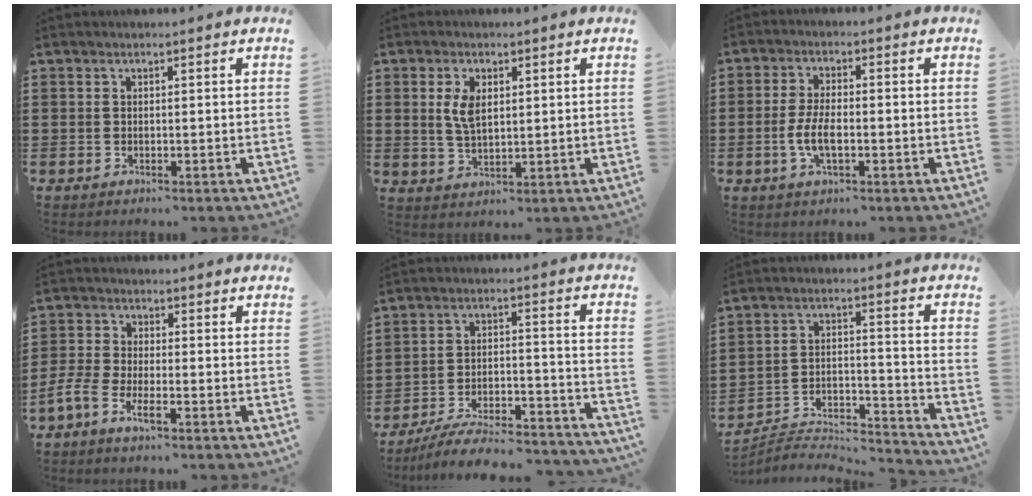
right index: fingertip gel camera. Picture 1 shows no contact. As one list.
[{"total": 4.5, "force": [1.2, 2.2, 3.7], "torque": [-0.080, 0.007, 0.020]}, {"total": 5.0, "force": [-1.2, 1.9, 4.5], "torque": [-0.106, -0.004, -0.028]}, {"total": 3.9, "force": [-2.6, 1.2, 2.6], "torque": [-0.075, -0.001, -0.059]}, {"total": 8.3, "force": [-7.4, 1.1, 3.6], "torque": [-0.065, 0.008, -0.145]}, {"total": 4.8, "force": [-4.7, 1.0, 0.5], "torque": [-0.012, 0.001, -0.098]}]